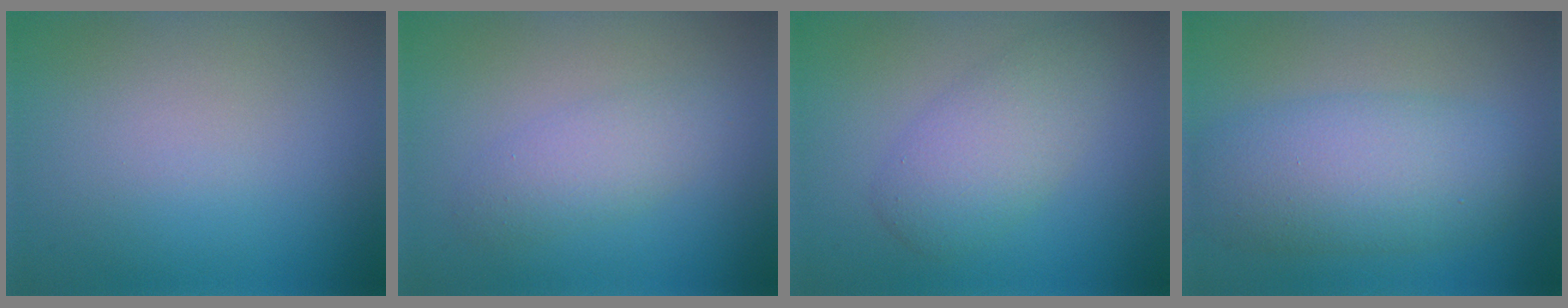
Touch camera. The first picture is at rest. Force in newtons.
{"total": 2.4, "press": 2.4, "slide": 0.2}
{"total": 3.9, "press": 3.9, "slide": 0.1}
{"total": 6.6, "press": 6.6, "slide": 0.0}